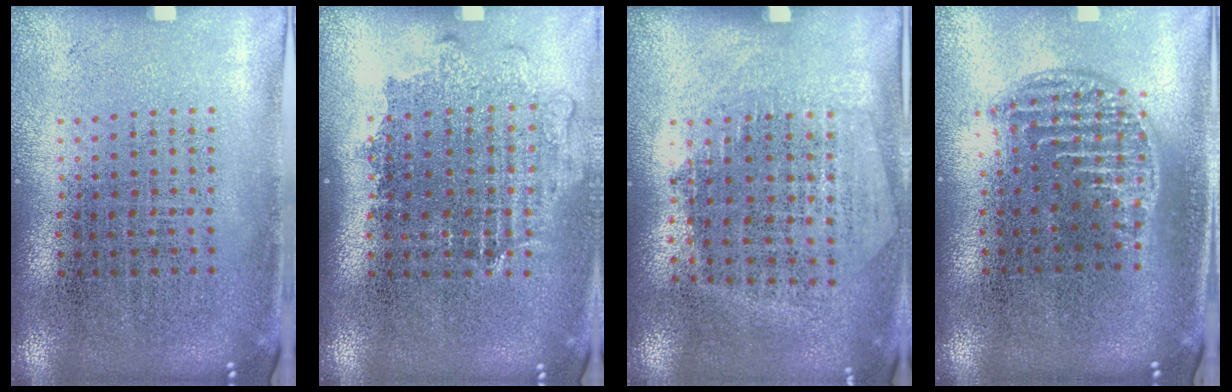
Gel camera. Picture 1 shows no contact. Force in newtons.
{"total": 1.1, "press": 1.0, "slide": 0.4}
{"total": 1.3, "press": 1.1, "slide": 0.6}
{"total": 1.2, "press": 1.1, "slide": 0.6}